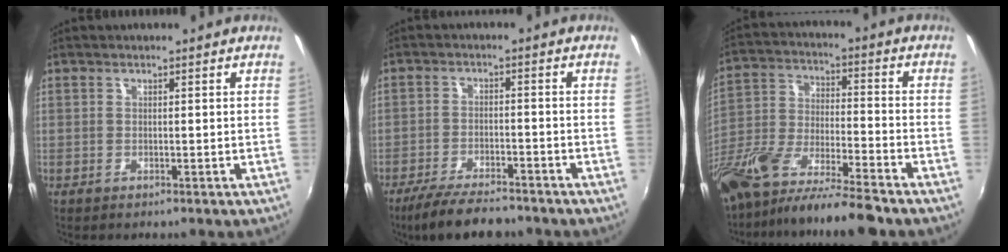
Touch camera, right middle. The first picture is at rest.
{"total": 10.4, "force": [-8.7, 2.4, 5.1], "torque": [-0.118, -0.022, -0.144]}
{"total": 18.0, "force": [-14.2, 2.6, 10.7], "torque": [-0.212, -0.034, -0.259]}